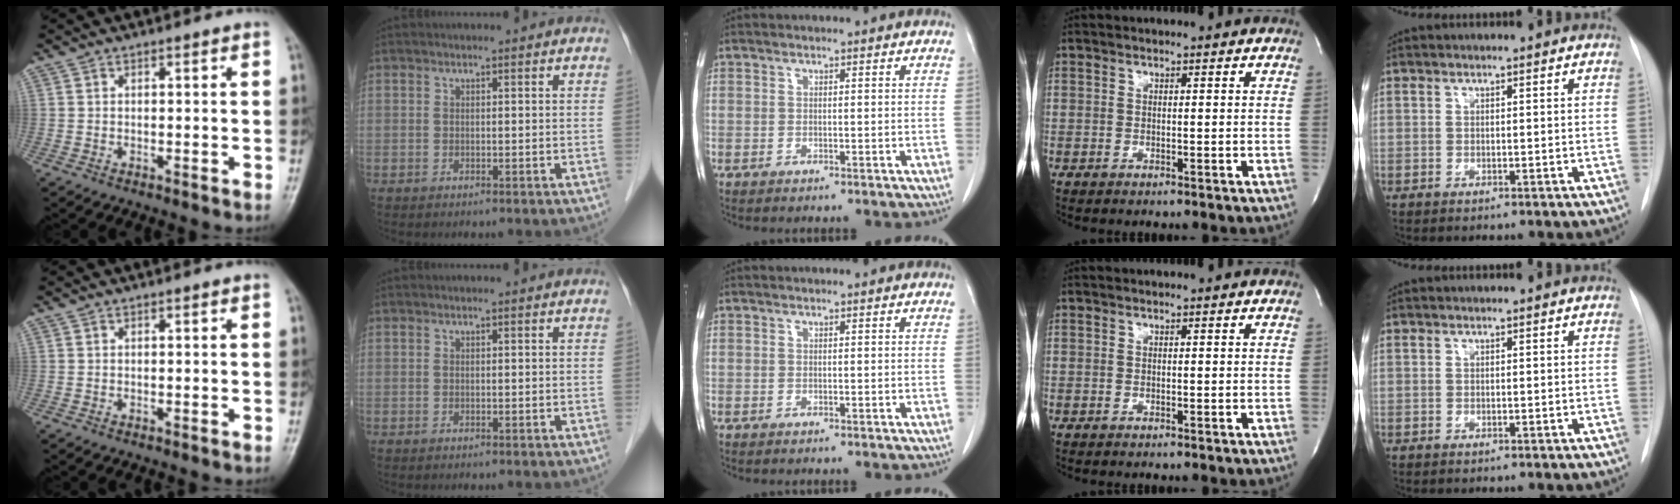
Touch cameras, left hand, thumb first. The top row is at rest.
{}